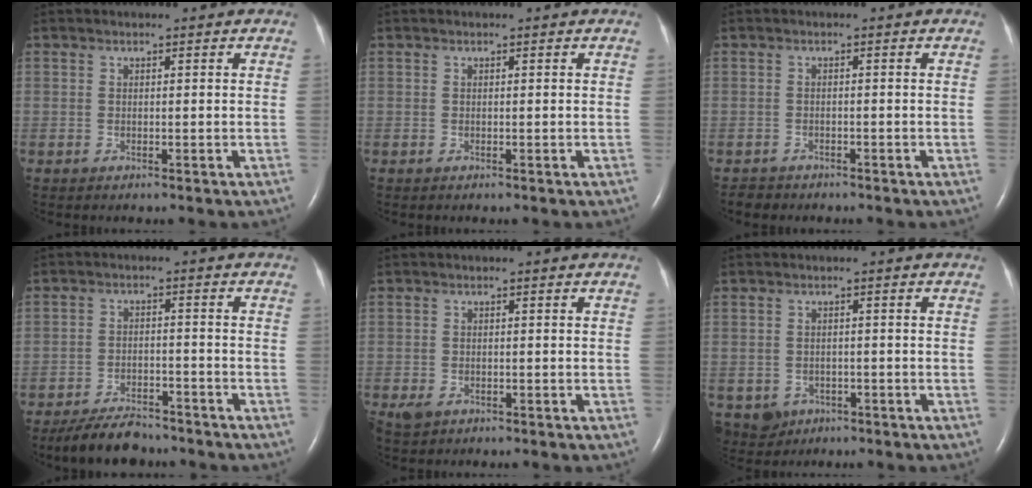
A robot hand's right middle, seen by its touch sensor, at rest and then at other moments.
{"total": 0.0}
{"total": 1.6, "force": [-1.4, 0.8, -0.1], "torque": [-0.008, -0.001, -0.023]}
{"total": 7.1, "force": [-6.3, 2.0, 2.5], "torque": [-0.049, -0.014, -0.109]}
{"total": 2.1, "force": [-1.2, 1.4, 1.0], "torque": [-0.024, -0.001, -0.013]}
{"total": 4.3, "force": [-2.2, 3.6, 1.0], "torque": [-0.020, 0.002, -0.027]}